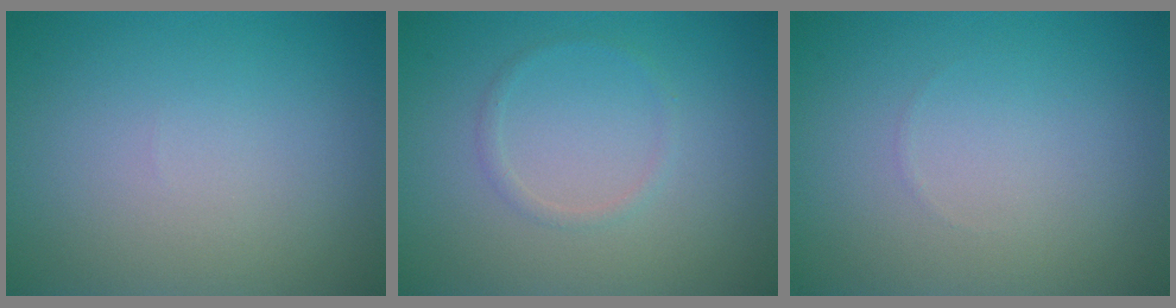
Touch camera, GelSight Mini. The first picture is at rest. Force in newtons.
{"total": 0.9, "press": 0.9, "slide": 0.1}
{"total": 0.0}